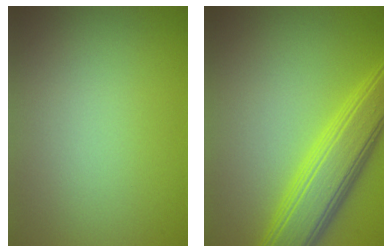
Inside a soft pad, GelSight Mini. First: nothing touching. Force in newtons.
{"total": 7.0, "press": 7.0, "slide": 0.2}